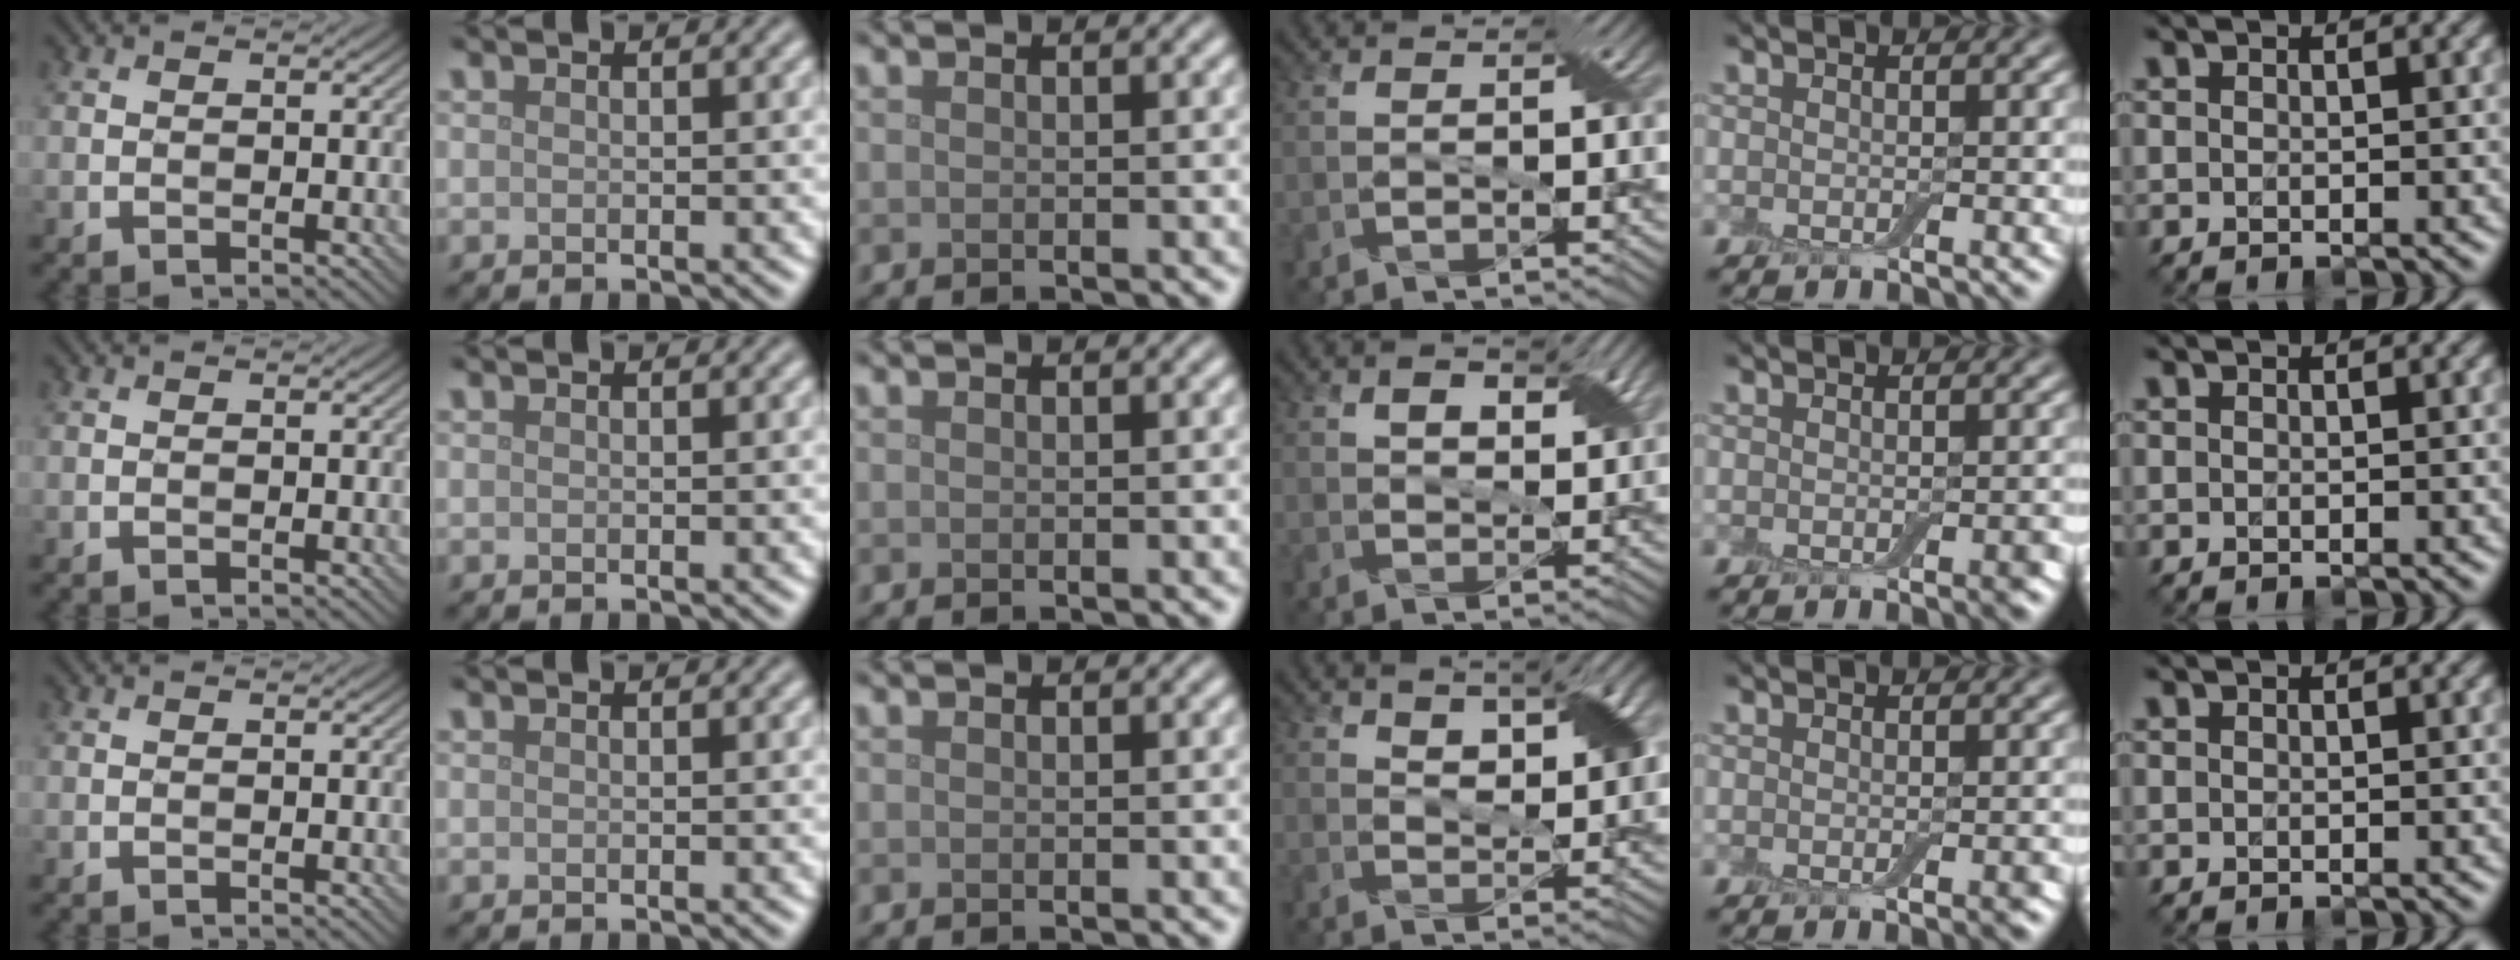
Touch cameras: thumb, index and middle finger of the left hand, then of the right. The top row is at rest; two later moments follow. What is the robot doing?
{"motion": "squeeze", "object": "air blower"}